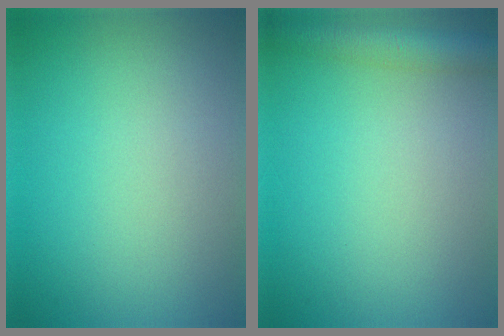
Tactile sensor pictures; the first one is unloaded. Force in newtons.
{"total": 3.7, "press": 3.7, "slide": 0.2}